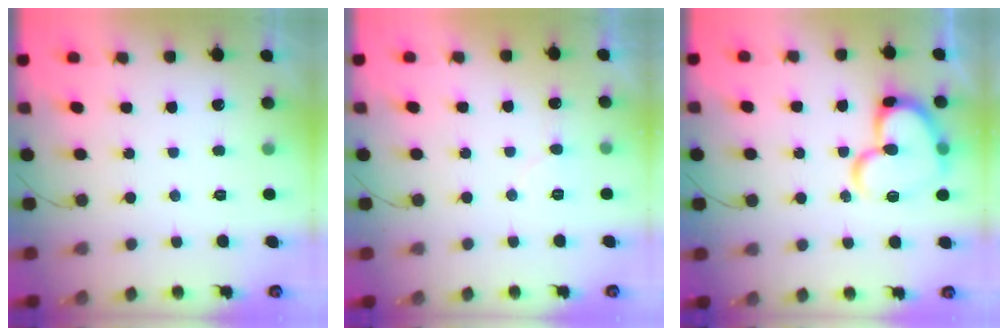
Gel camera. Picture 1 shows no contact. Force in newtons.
{"total": 5.6, "press": 5.6, "slide": 0.5}
{"total": 16.8, "press": 16.7, "slide": 1.6}